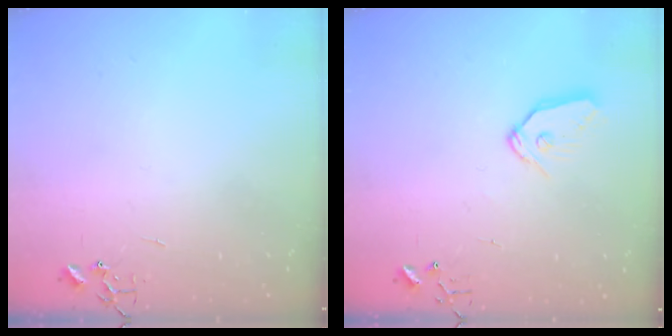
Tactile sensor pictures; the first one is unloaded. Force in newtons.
{"total": 8.9, "press": 8.8, "slide": 0.6}